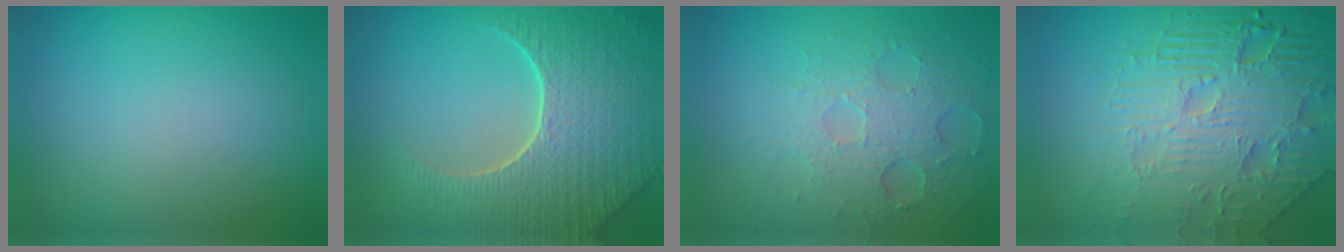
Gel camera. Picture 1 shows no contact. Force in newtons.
{"total": 9.0, "press": 6.3, "slide": 6.5}
{"total": 3.5, "press": 3.2, "slide": 1.5}
{"total": 8.7, "press": 6.2, "slide": 6.1}